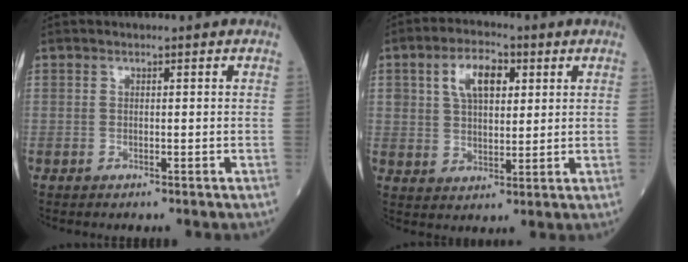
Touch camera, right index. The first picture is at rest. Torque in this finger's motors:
{"motor_torque": [0.19, 0.13, 0.16, 0.06]}